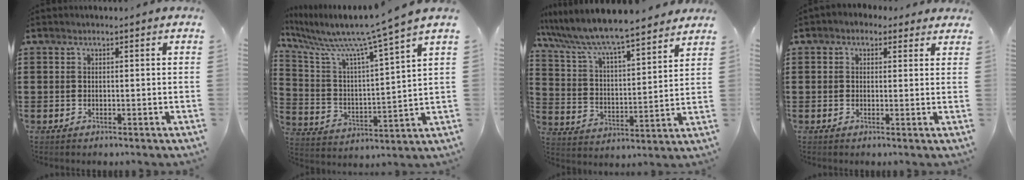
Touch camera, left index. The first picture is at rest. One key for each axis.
{"total": 8.2, "fx": 6.9, "fy": -1.1, "fz": 4.2, "tx": -0.115, "ty": -0.060, "tz": 0.105}
{"total": 7.1, "fx": 6.6, "fy": 0.0, "fz": 2.6, "tx": -0.081, "ty": -0.047, "tz": 0.108}
{"total": 1.7, "fx": 1.0, "fy": 1.3, "fz": 0.5, "tx": -0.007, "ty": 0.006, "tz": 0.016}